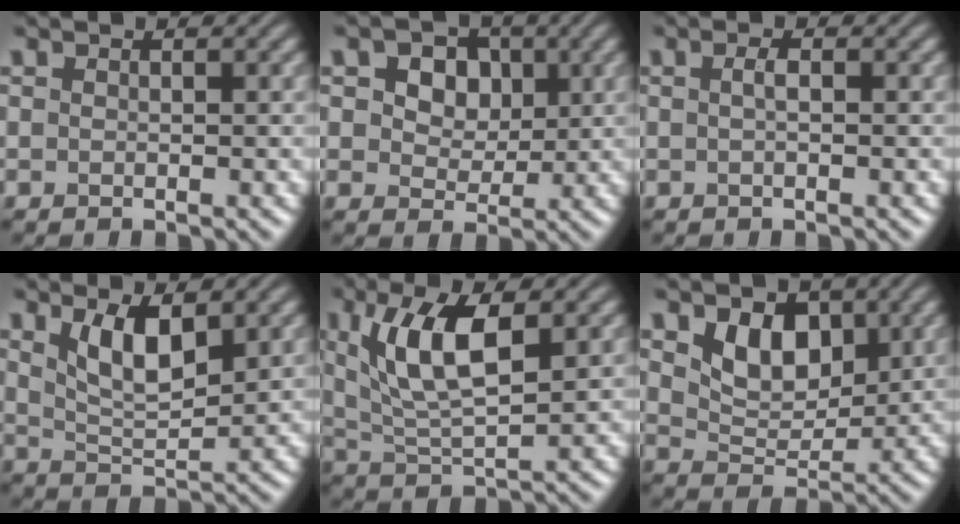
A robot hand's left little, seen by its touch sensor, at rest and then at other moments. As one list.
[{"total": 7.4, "force": [3.0, 5.3, 4.2], "torque": [-0.074, 0.017, 0.033]}, {"total": 0.9, "force": [0.1, 0.2, 0.8], "torque": [-0.019, 0.004, 0.002]}, {"total": 4.5, "force": [2.2, 1.7, 3.6], "torque": [-0.076, -0.006, 0.043]}, {"total": 7.3, "force": [2.4, 2.8, 6.3], "torque": [-0.123, 0.000, 0.048]}, {"total": 4.4, "force": [1.9, 2.9, 2.7], "torque": [-0.057, -0.011, 0.031]}]